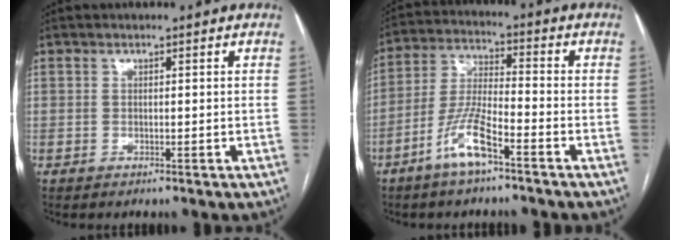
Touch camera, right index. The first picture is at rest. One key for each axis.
{"total": 8.8, "fx": -5.2, "fy": 1.4, "fz": 6.9, "tx": -0.150, "ty": -0.004, "tz": -0.104}